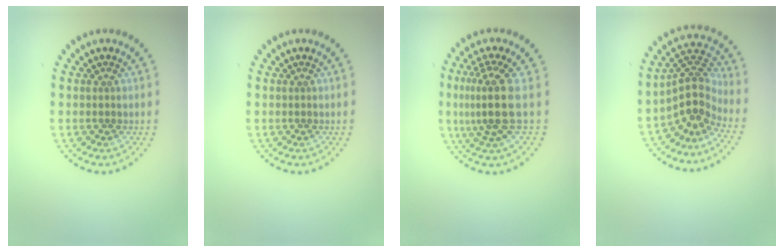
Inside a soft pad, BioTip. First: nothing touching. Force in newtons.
{"total": 0.0}
{"total": 4.1, "press": 3.1, "slide": 2.8}
{"total": 3.9, "press": 2.8, "slide": 2.7}